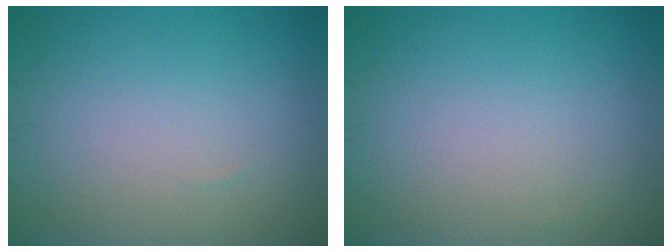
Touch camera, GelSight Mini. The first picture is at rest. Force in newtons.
{"total": 0.0}